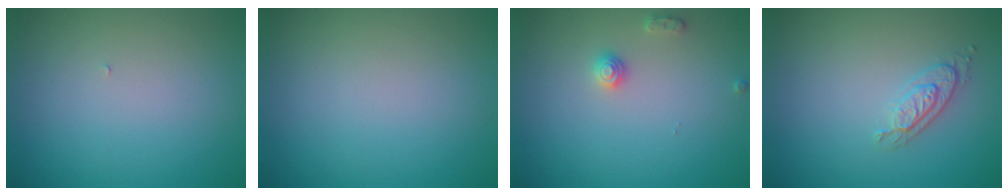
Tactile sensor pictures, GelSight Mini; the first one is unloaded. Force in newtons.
{"total": 0.0}
{"total": 1.4, "press": 1.4, "slide": 0.1}
{"total": 2.0, "press": 1.8, "slide": 0.9}